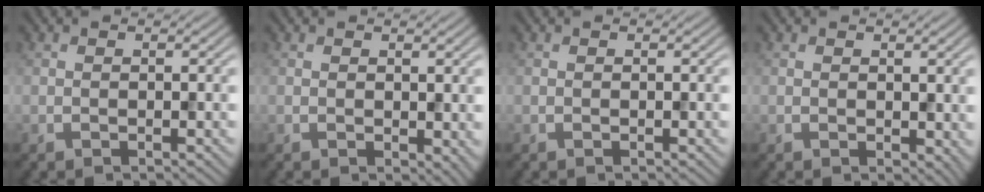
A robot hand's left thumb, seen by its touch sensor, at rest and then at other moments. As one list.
[{"total": 1.8, "force": [0.1, 1.2, 1.4], "torque": [-0.018, -0.006, 0.006]}, {"total": 0.0}, {"total": 1.6, "force": [0.4, 1.1, 1.1], "torque": [-0.015, -0.005, 0.010]}]